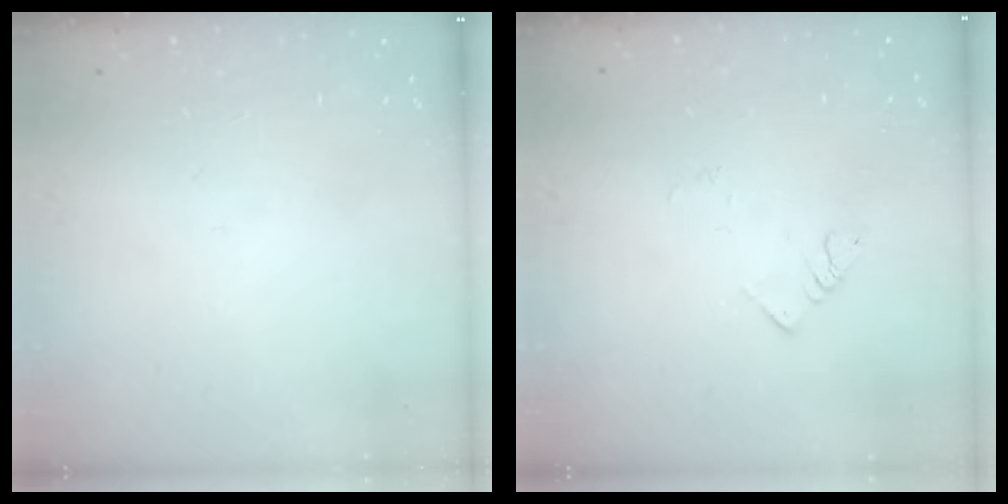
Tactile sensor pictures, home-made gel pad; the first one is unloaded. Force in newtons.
{"total": 2.6, "press": 2.5, "slide": 0.2}